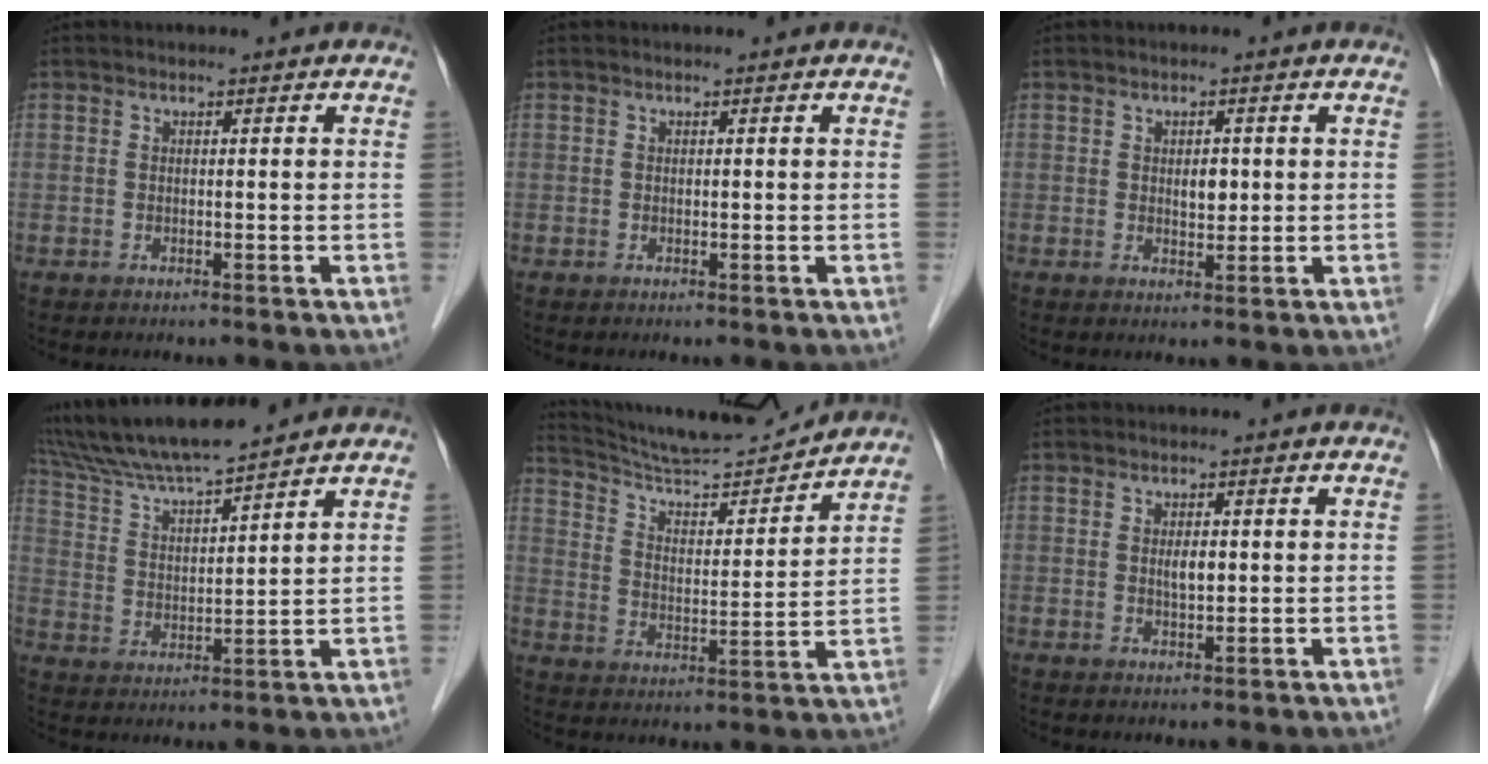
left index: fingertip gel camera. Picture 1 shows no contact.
{"total": 0.0}
{"total": 2.2, "force": [0.4, 1.3, 1.8], "torque": [-0.029, -0.001, 0.007]}
{"total": 12.6, "force": [11.3, 0.0, 5.6], "torque": [-0.111, 0.021, 0.208]}
{"total": 15.2, "force": [14.7, -0.1, 3.9], "torque": [-0.076, -0.004, 0.239]}
{"total": 2.0, "force": [0.3, 0.7, 1.8], "torque": [-0.034, -0.001, 0.006]}